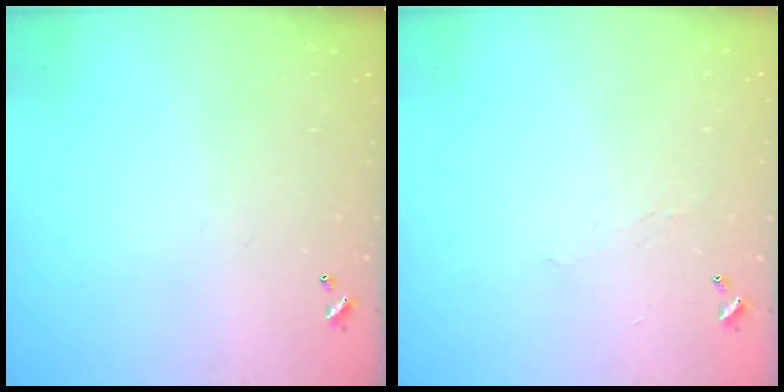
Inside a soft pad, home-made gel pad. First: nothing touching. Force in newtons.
{"total": 0.8, "press": 0.7, "slide": 0.4}